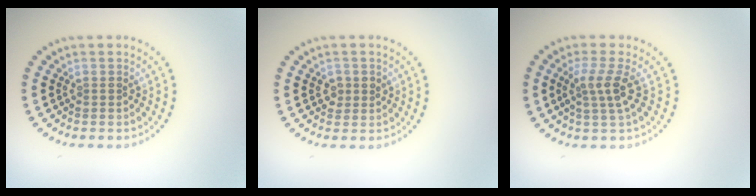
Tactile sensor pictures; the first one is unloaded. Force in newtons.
{"total": 1.4, "press": 1.4, "slide": 0.2}
{"total": 2.7, "press": 2.0, "slide": 1.8}